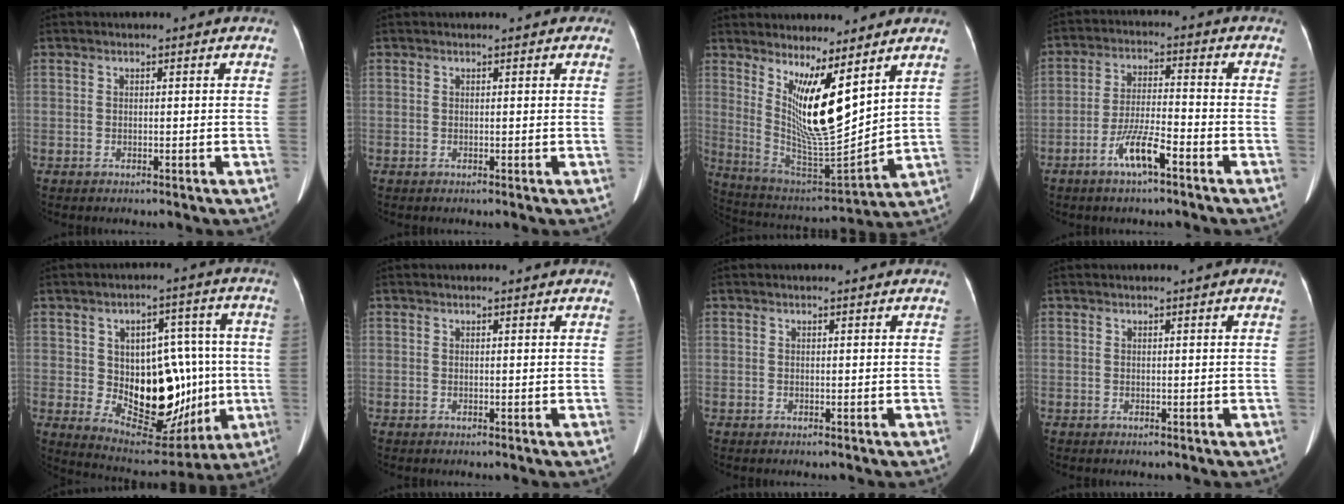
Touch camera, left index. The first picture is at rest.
{"total": 1.9, "force": [1.5, 0.8, 1.0], "torque": [-0.010, 0.013, 0.008]}
{"total": 12.3, "force": [6.1, 1.7, 10.5], "torque": [-0.204, -0.027, 0.126]}
{"total": 6.7, "force": [-3.9, 0.8, 5.4], "torque": [-0.113, -0.003, -0.072]}
{"total": 16.3, "force": [-0.9, 9.3, 13.4], "torque": [-0.192, 0.020, 0.011]}
{"total": 2.1, "force": [2.0, 0.2, 0.7], "torque": [-0.014, 0.009, 0.022]}
{"total": 1.5, "force": [1.4, 0.0, 0.5], "torque": [-0.012, 0.008, 0.018]}
{"total": 1.1, "force": [0.8, -0.2, 0.7], "torque": [-0.011, 0.009, 0.016]}